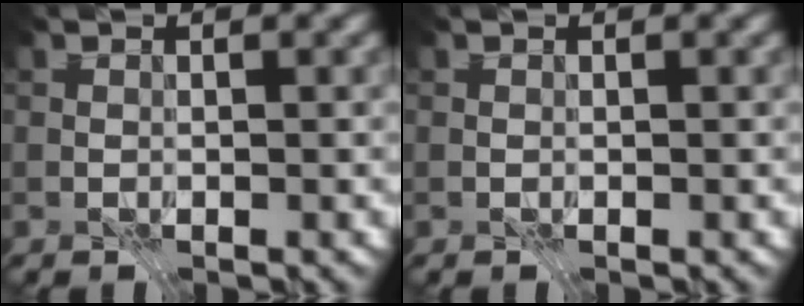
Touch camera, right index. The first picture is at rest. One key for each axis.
{"total": 0.0}